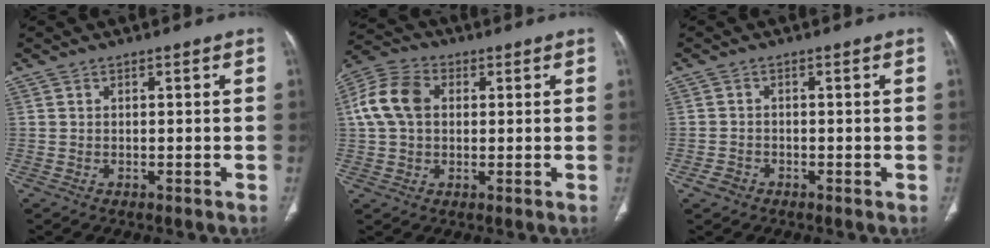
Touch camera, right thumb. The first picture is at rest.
{"total": 10.0, "force": [1.7, 7.2, 6.7], "torque": [-0.137, 0.023, 0.027]}
{"total": 1.9, "force": [-1.1, 1.5, 0.6], "torque": [-0.008, 0.005, -0.020]}